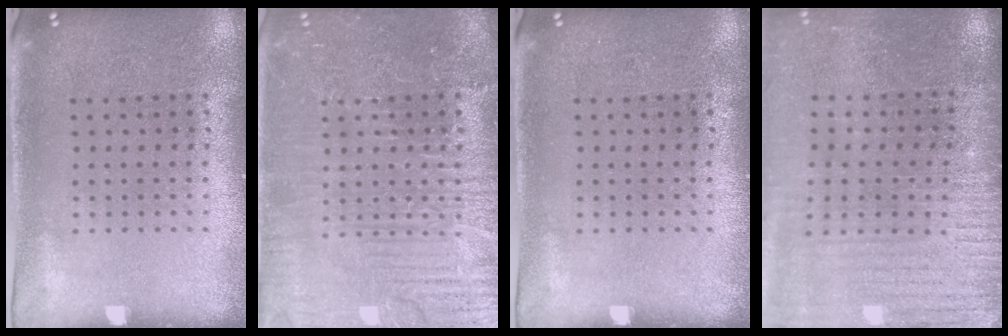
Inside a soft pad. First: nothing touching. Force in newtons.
{"total": 4.5, "press": 4.5, "slide": 0.5}
{"total": 0.0}
{"total": 3.7, "press": 3.2, "slide": 1.9}